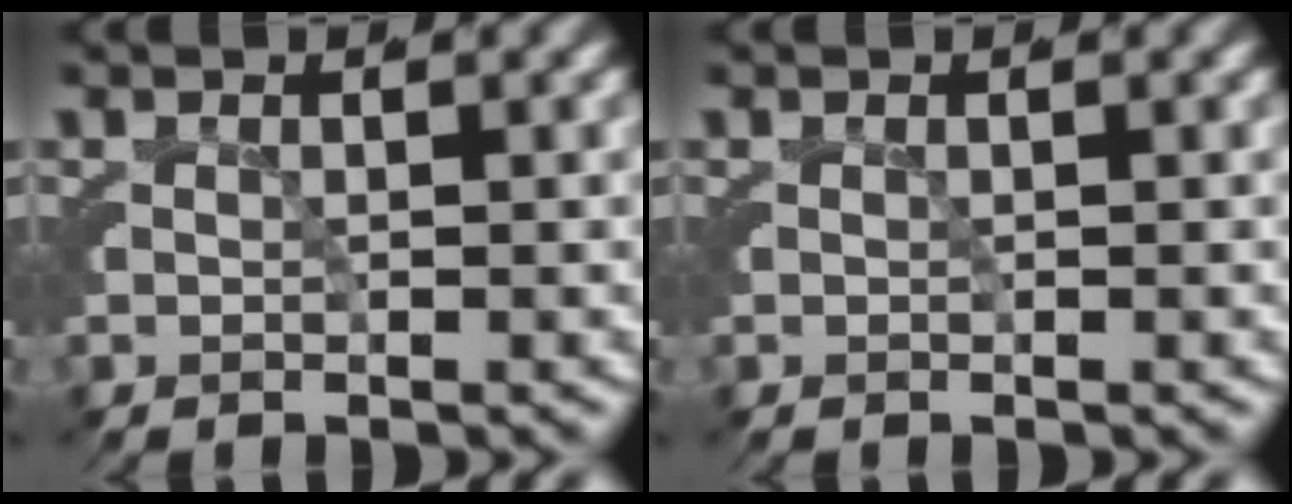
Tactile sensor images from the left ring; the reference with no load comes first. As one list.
[{"total": 0.0}]